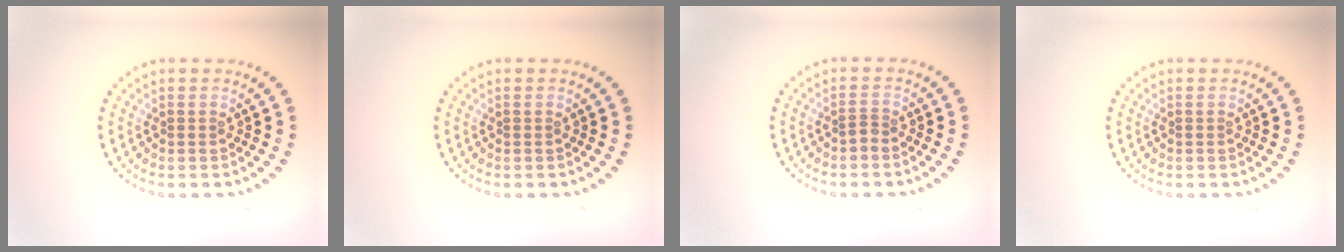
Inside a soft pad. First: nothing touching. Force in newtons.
{"total": 0.0}
{"total": 0.7, "press": 0.4, "slide": 0.6}
{"total": 0.0}